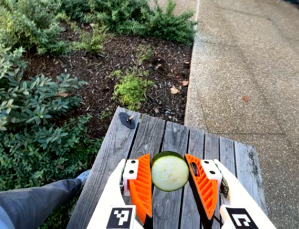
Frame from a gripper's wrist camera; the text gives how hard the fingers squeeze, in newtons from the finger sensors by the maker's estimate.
{"total": 8.7, "left": 8.6, "right": 8.8}